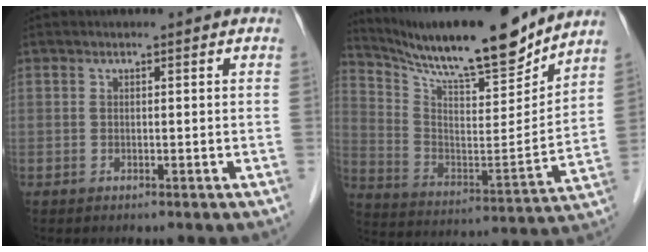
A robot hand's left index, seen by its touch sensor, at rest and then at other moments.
{"total": 20.0, "force": [17.7, 2.4, 9.0], "torque": [-0.171, -0.016, 0.289]}